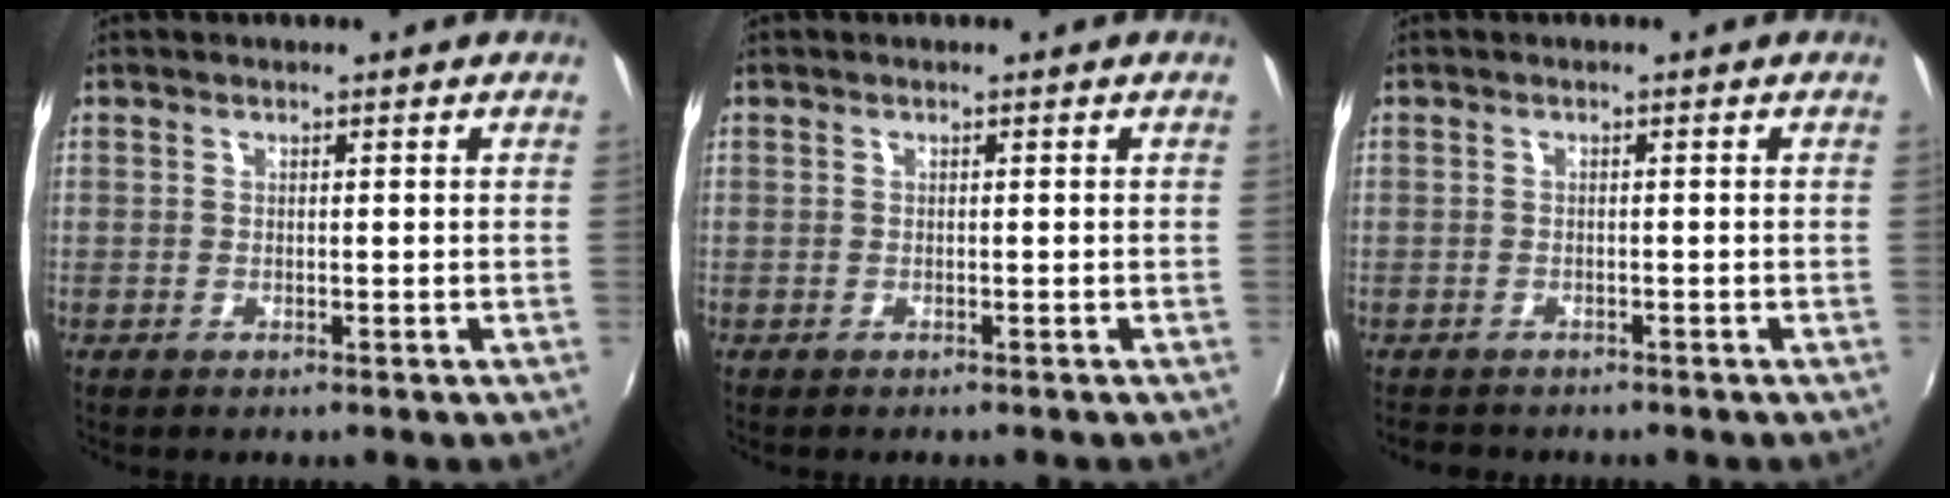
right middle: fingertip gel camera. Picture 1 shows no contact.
{"total": 0.0}
{"total": 2.6, "force": [-2.3, 1.2, 0.5], "torque": [-0.018, -0.008, -0.039]}